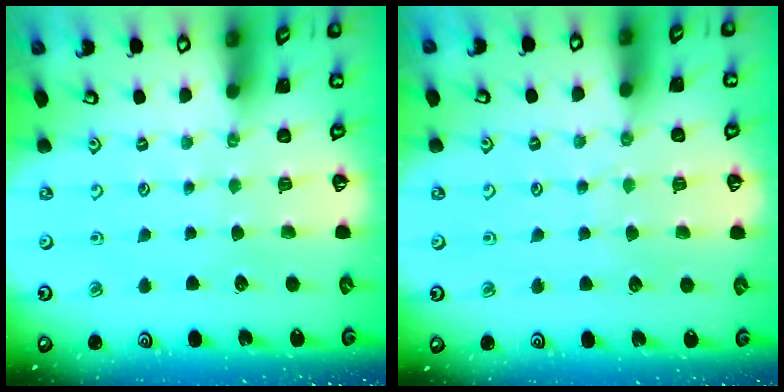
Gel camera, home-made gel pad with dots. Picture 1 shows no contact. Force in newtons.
{"total": 2.6, "press": 2.6, "slide": 0.3}